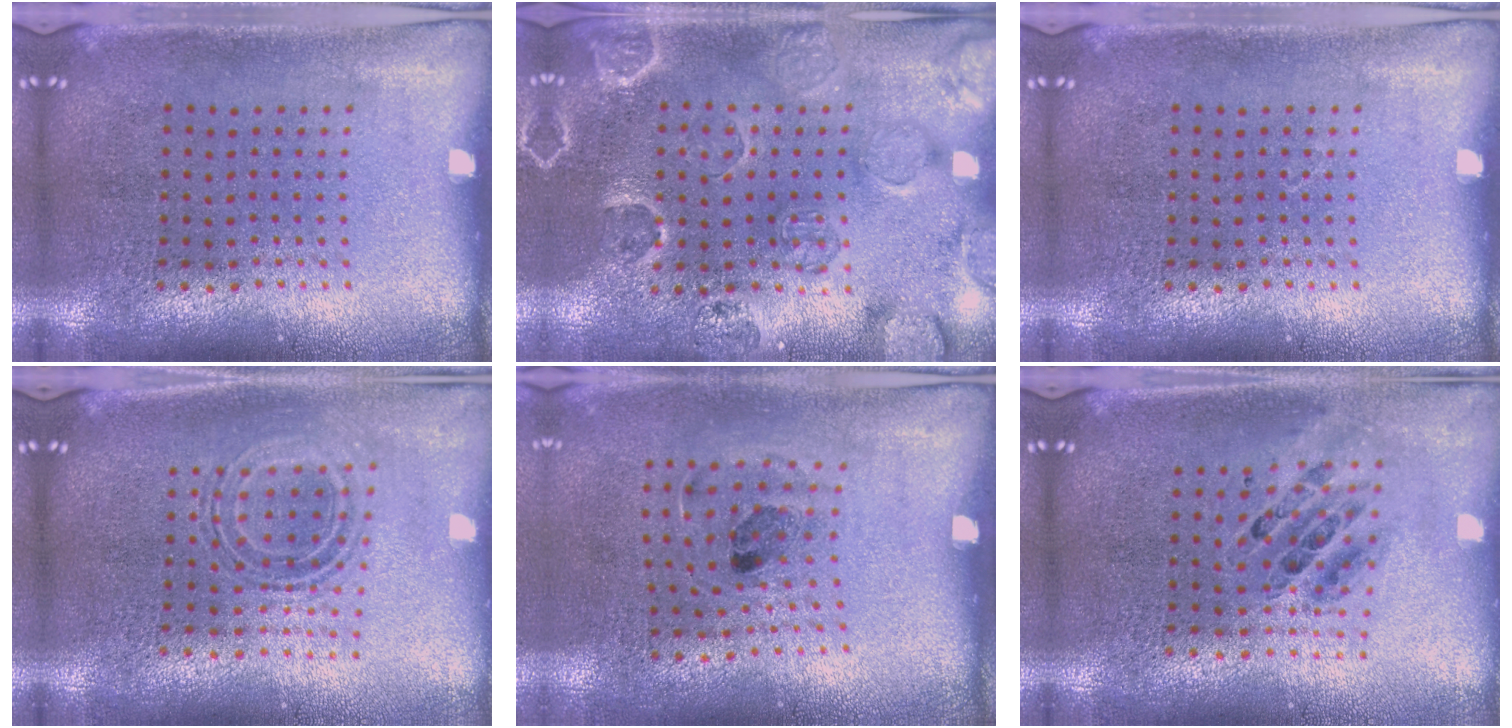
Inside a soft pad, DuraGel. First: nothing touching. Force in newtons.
{"total": 2.4, "press": 2.0, "slide": 1.4}
{"total": 0.0}
{"total": 0.9, "press": 0.8, "slide": 0.3}
{"total": 1.2, "press": 0.7, "slide": 0.9}
{"total": 0.8, "press": 0.8, "slide": 0.1}